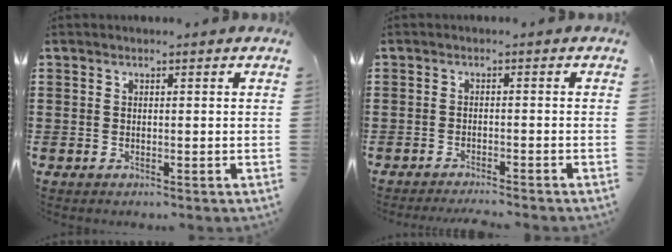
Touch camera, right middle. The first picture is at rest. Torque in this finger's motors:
{"motor_torque": [0.08, 0.04, 0.02, 0.03]}